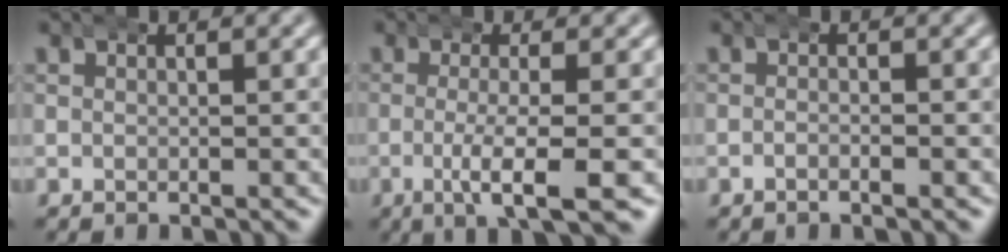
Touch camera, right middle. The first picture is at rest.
{"total": 5.4, "force": [-1.8, 0.7, 5.0], "torque": [-0.085, -0.014, -0.027]}
{"total": 1.0, "force": [-0.8, 0.1, 0.6], "torque": [-0.006, 0.002, -0.022]}